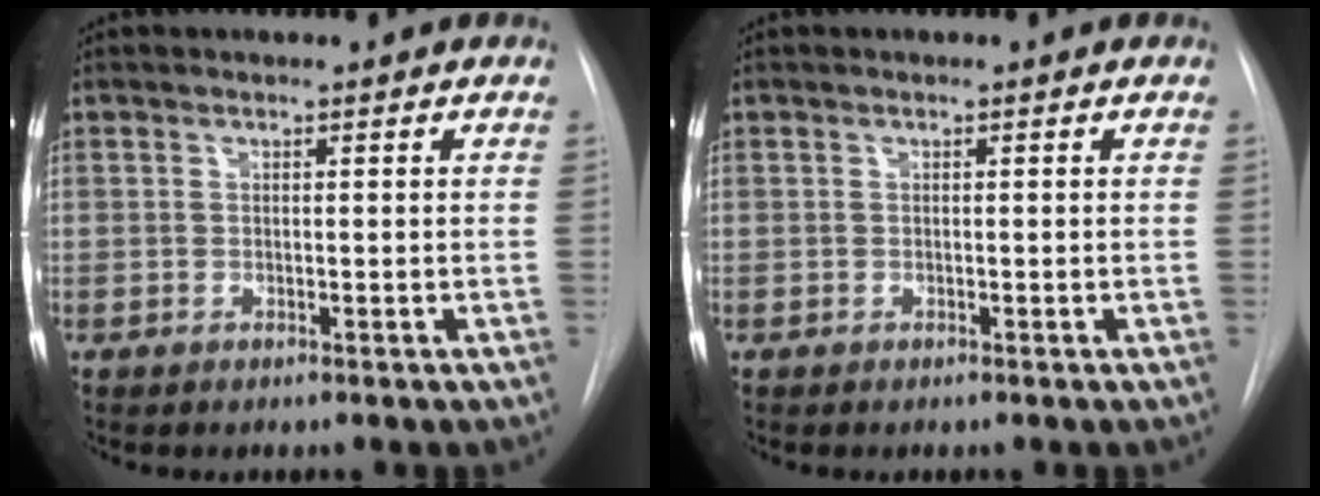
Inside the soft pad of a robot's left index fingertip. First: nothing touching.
{"total": 0.0}